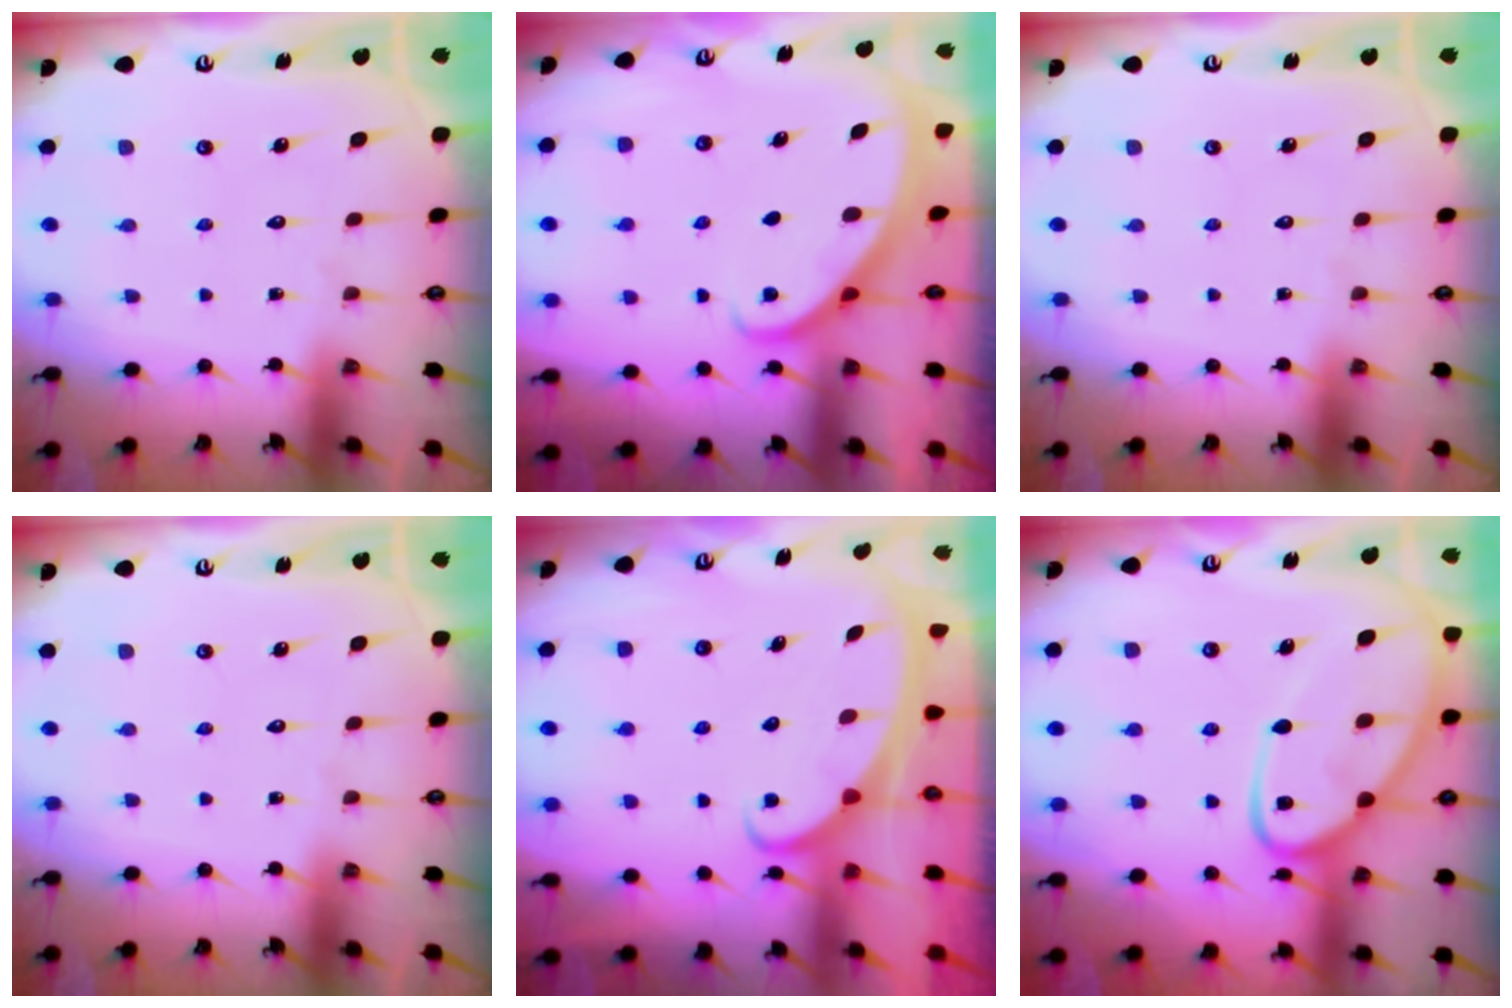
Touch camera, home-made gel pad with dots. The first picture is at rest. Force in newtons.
{"total": 1.8, "press": 1.8, "slide": 0.1}
{"total": 0.0}
{"total": 0.0}
{"total": 2.4, "press": 2.3, "slide": 0.4}
{"total": 17.8, "press": 17.7, "slide": 1.5}